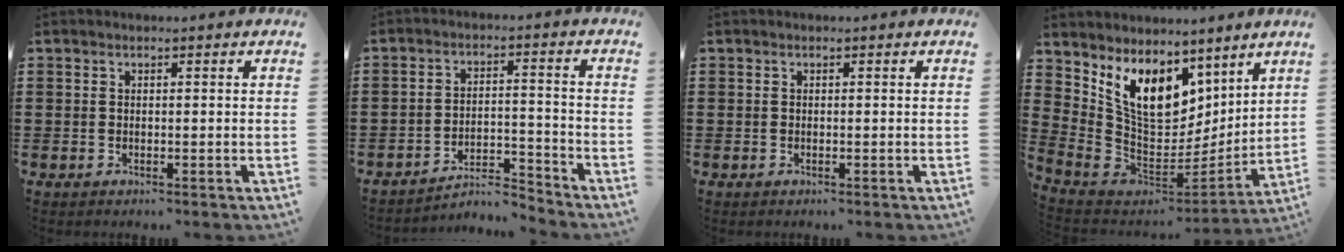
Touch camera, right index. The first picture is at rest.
{"total": 5.0, "force": [-4.7, 0.7, 1.5], "torque": [-0.029, 0.003, -0.095]}
{"total": 0.0}
{"total": 11.9, "force": [6.7, 7.5, 6.4], "torque": [-0.145, -0.039, 0.136]}